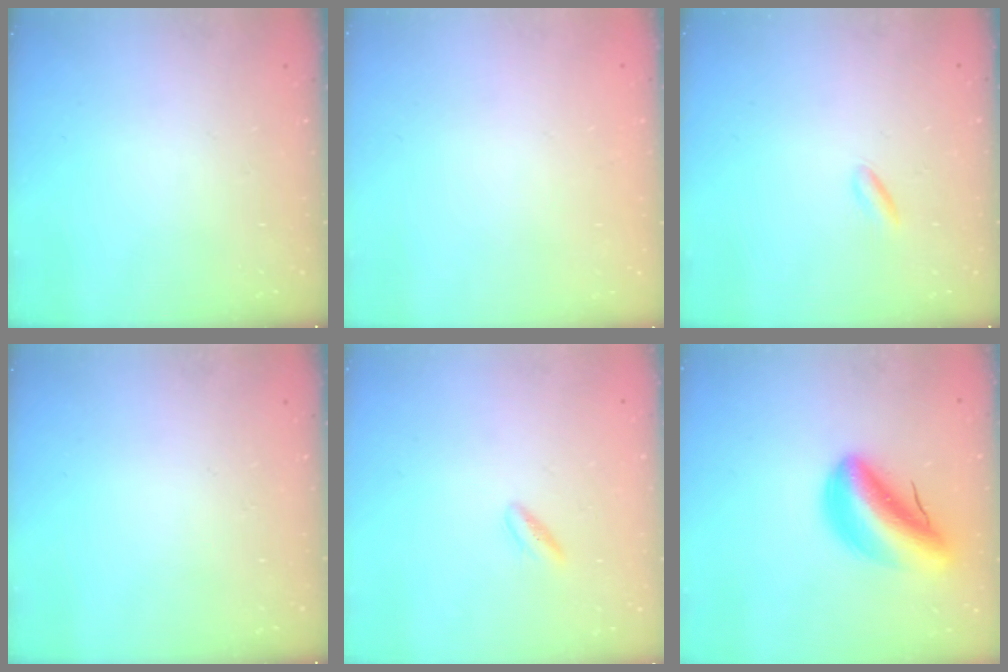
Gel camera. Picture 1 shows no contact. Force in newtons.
{"total": 2.2, "press": 2.2, "slide": 0.1}
{"total": 2.6, "press": 2.5, "slide": 0.7}
{"total": 0.0}
{"total": 1.8, "press": 1.5, "slide": 1.0}
{"total": 12.0, "press": 11.5, "slide": 3.7}